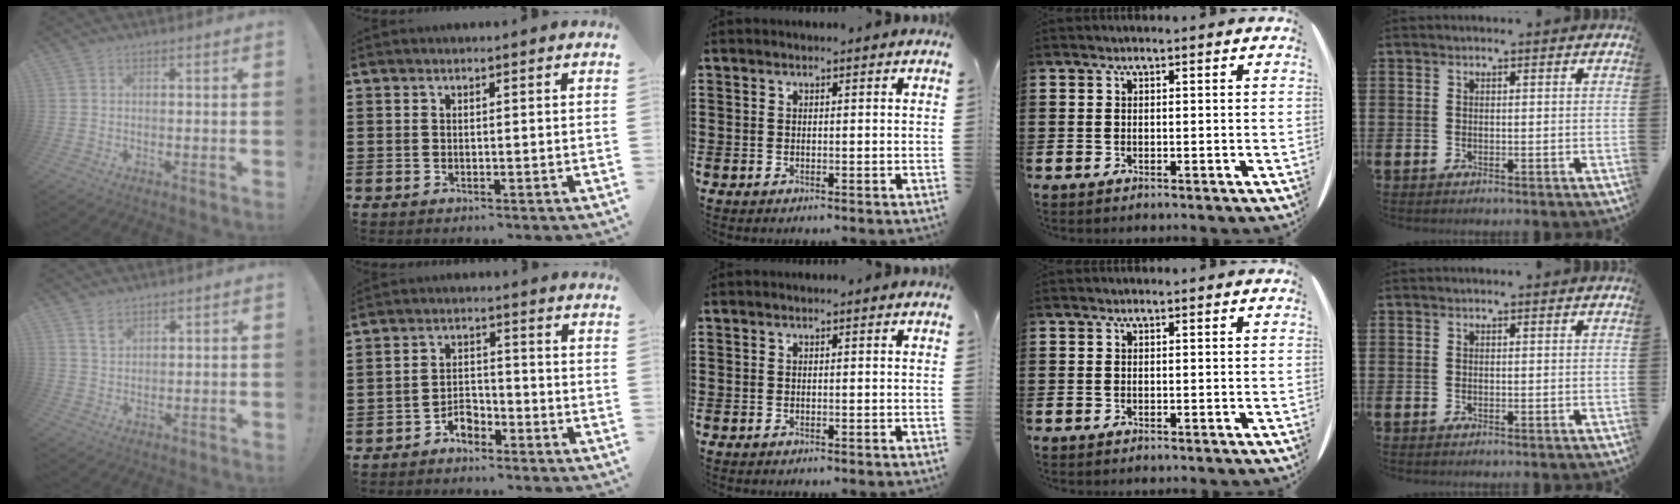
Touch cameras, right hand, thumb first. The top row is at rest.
{"thumb": {"total": 3.1, "force": [2.3, 1.6, 1.3], "torque": [-0.006, -0.019, 0.039]}, "index": {"total": 3.5, "force": [-2.9, 1.4, 1.1], "torque": [-0.025, 0.007, -0.059]}}